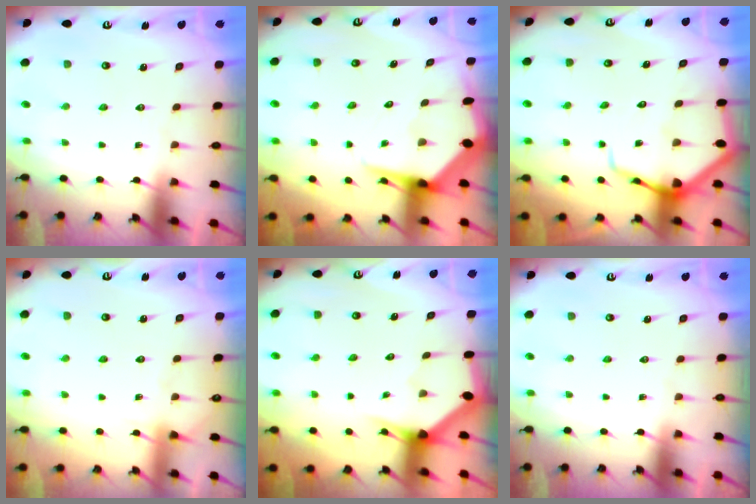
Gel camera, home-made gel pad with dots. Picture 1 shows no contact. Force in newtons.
{"total": 6.6, "press": 6.6, "slide": 0.8}
{"total": 7.5, "press": 7.4, "slide": 0.9}
{"total": 2.9, "press": 2.9, "slide": 0.4}
{"total": 3.1, "press": 3.1, "slide": 0.1}
{"total": 0.0}